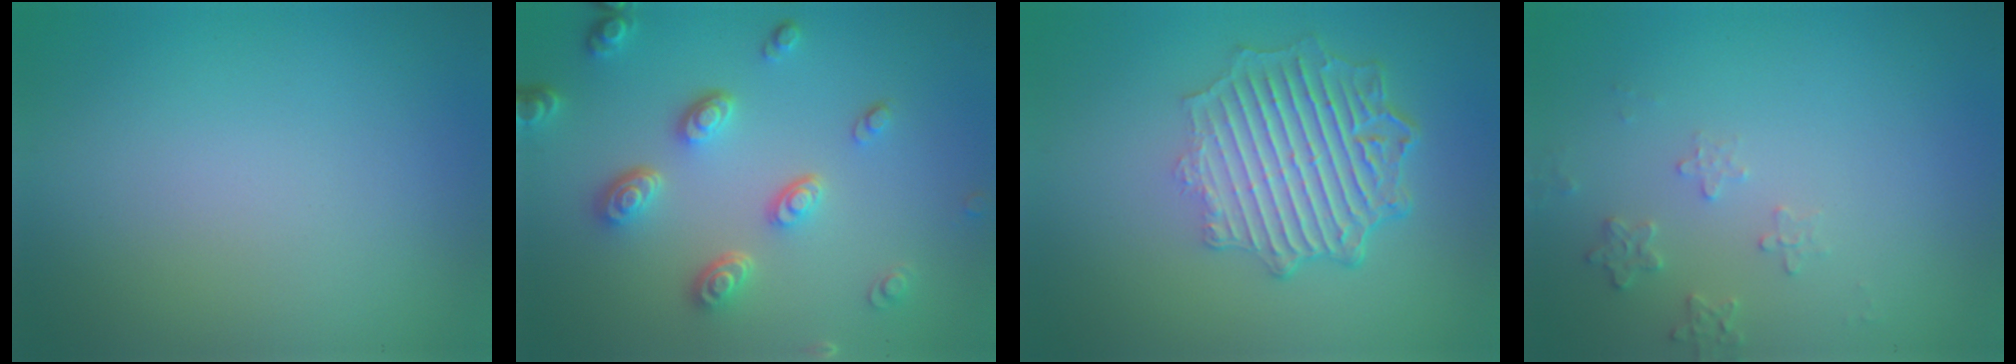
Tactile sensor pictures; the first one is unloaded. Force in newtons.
{"total": 4.5, "press": 3.6, "slide": 2.8}
{"total": 6.4, "press": 4.7, "slide": 4.3}
{"total": 1.6, "press": 1.6, "slide": 0.4}